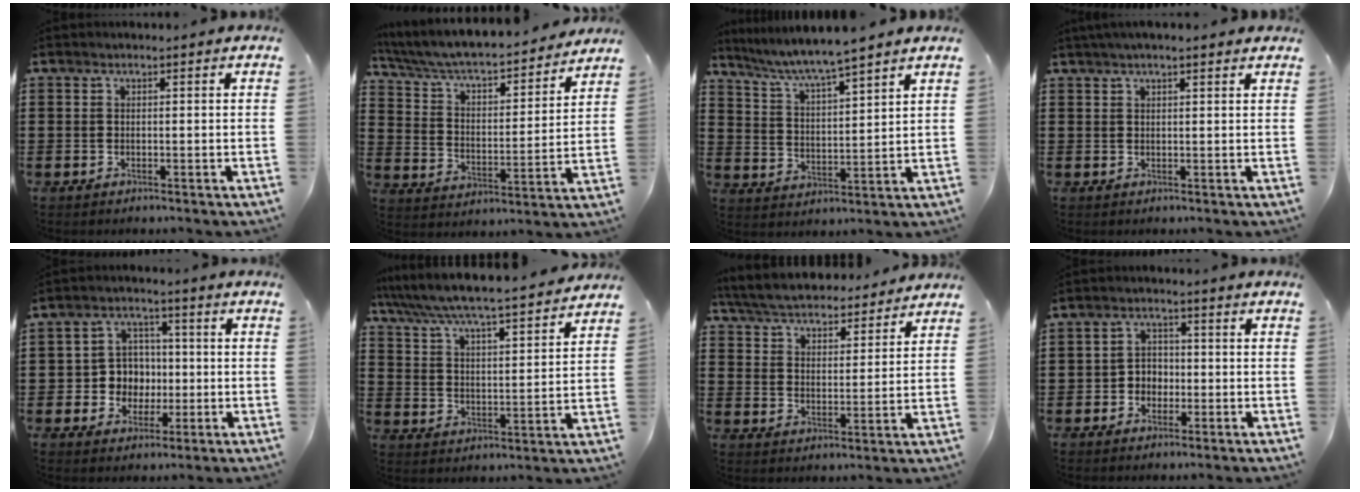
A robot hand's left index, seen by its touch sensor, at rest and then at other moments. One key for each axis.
{"total": 5.8, "fx": 5.2, "fy": 1.0, "fz": 2.3, "tx": -0.070, "ty": -0.045, "tz": 0.082}
{"total": 5.8, "fx": 5.3, "fy": -0.6, "fz": 2.4, "tx": -0.069, "ty": -0.033, "tz": 0.087}
{"total": 2.0, "fx": 1.6, "fy": 0.5, "fz": 1.1, "tx": -0.026, "ty": 0.005, "tz": 0.029}
{"total": 5.8, "fx": -0.5, "fy": 5.5, "fz": 1.6, "tx": -0.044, "ty": 0.015, "tz": -0.012}
{"total": 5.1, "fx": 4.8, "fy": -0.3, "fz": 1.6, "tx": -0.056, "ty": -0.040, "tz": 0.073}
{"total": 5.6, "fx": 5.5, "fy": 0.5, "fz": 1.0, "tx": -0.048, "ty": -0.035, "tz": 0.094}
{"total": 3.2, "fx": -1.3, "fy": 2.7, "fz": 1.1, "tx": -0.030, "ty": 0.008, "tz": -0.030}